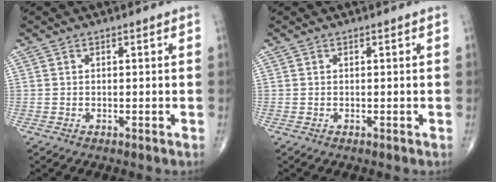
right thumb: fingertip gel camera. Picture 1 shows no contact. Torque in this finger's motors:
{"motor_torque": [-0.12, 0.12, -0.01, 0.01, 0.00]}